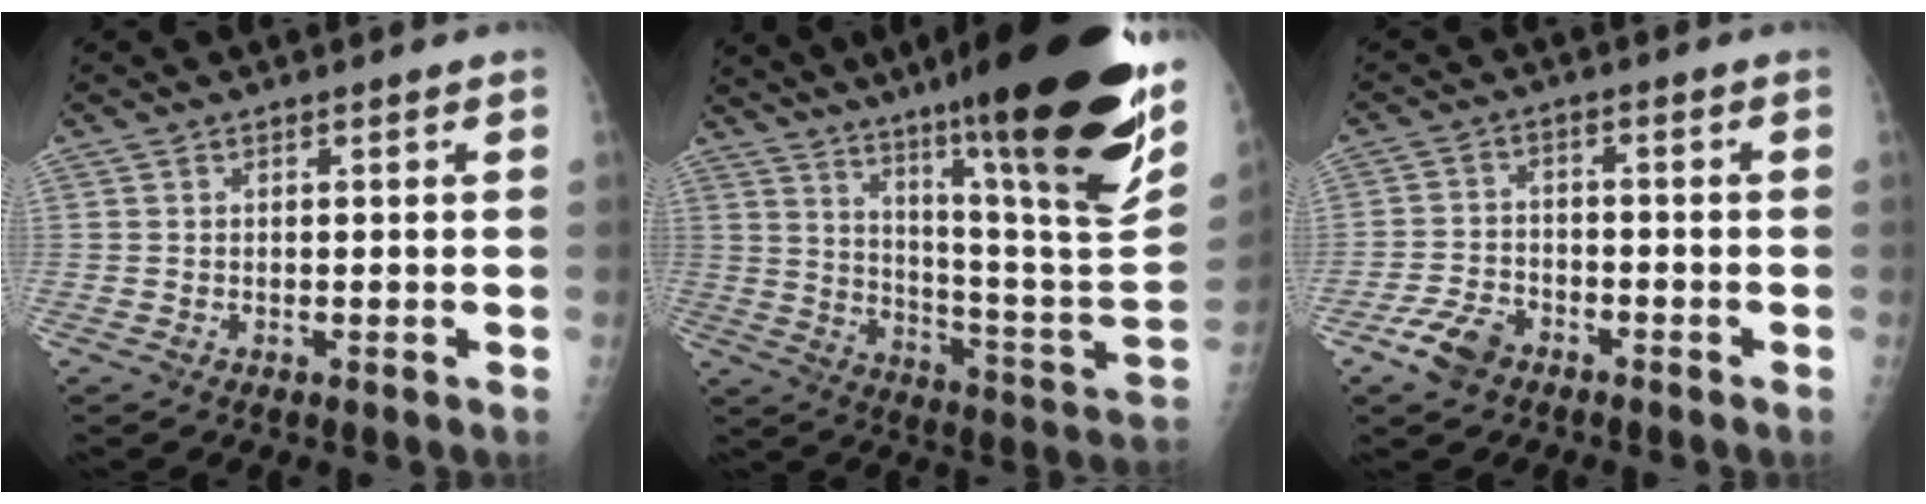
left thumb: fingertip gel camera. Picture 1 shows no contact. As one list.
[{"total": 32.9, "force": [20.8, 3.4, 25.2], "torque": [-0.320, -0.091, 0.316]}, {"total": 6.1, "force": [-4.0, 3.7, 2.9], "torque": [-0.053, 0.019, -0.073]}]